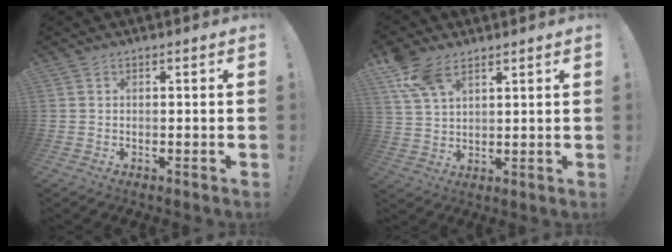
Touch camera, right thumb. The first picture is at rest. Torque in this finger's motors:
{"motor_torque": [0.13, 0.23, 0.12, 0.12, 0.07]}